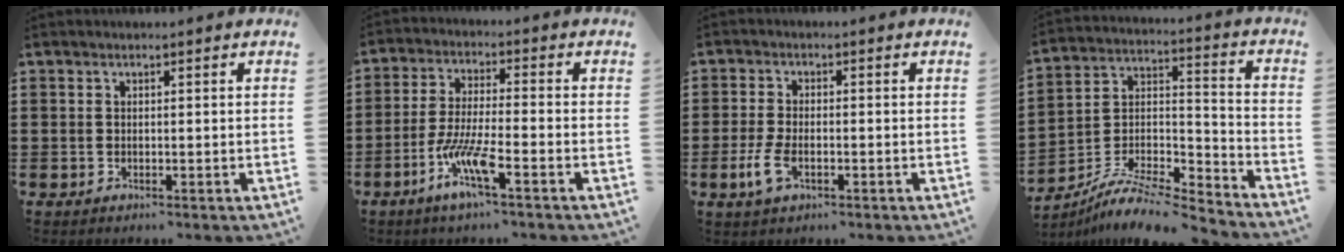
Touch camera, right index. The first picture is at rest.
{"total": 8.0, "force": [-4.4, 0.8, 6.6], "torque": [-0.154, -0.015, -0.089]}
{"total": 4.1, "force": [-1.5, 1.8, 3.4], "torque": [-0.087, -0.010, -0.032]}
{"total": 8.7, "force": [-7.8, 1.8, 3.4], "torque": [-0.067, 0.006, -0.155]}